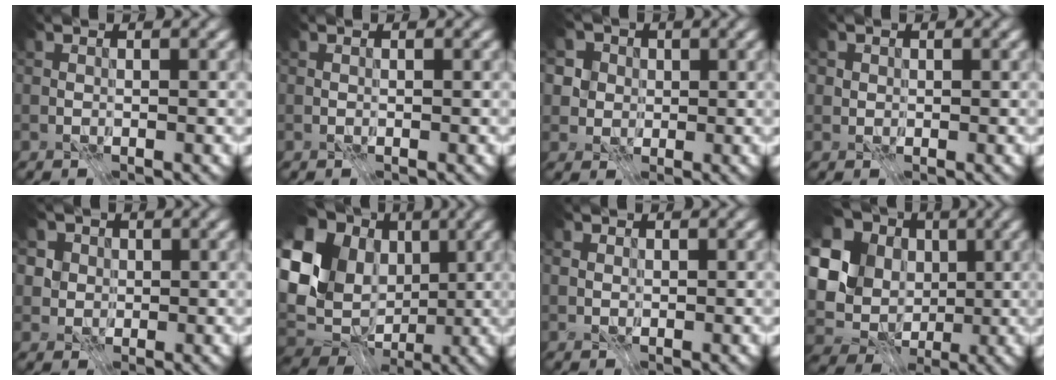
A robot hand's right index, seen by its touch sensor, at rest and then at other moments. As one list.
[{"total": 0.0}, {"total": 6.8, "force": [2.8, 5.6, 2.7], "torque": [-0.051, 0.010, 0.026]}, {"total": 0.8, "force": [0.2, 0.8, 0.2], "torque": [-0.004, -0.004, 0.007]}, {"total": 6.1, "force": [2.6, 5.0, 2.4], "torque": [-0.046, 0.011, 0.027]}, {"total": 16.7, "force": [2.1, 13.3, 9.9], "torque": [-0.217, 0.017, 0.028]}, {"total": 0.9, "force": [0.3, 0.8, 0.3], "torque": [-0.008, -0.001, 0.007]}, {"total": 17.0, "force": [1.7, 15.0, 8.0], "torque": [-0.201, 0.018, 0.015]}]